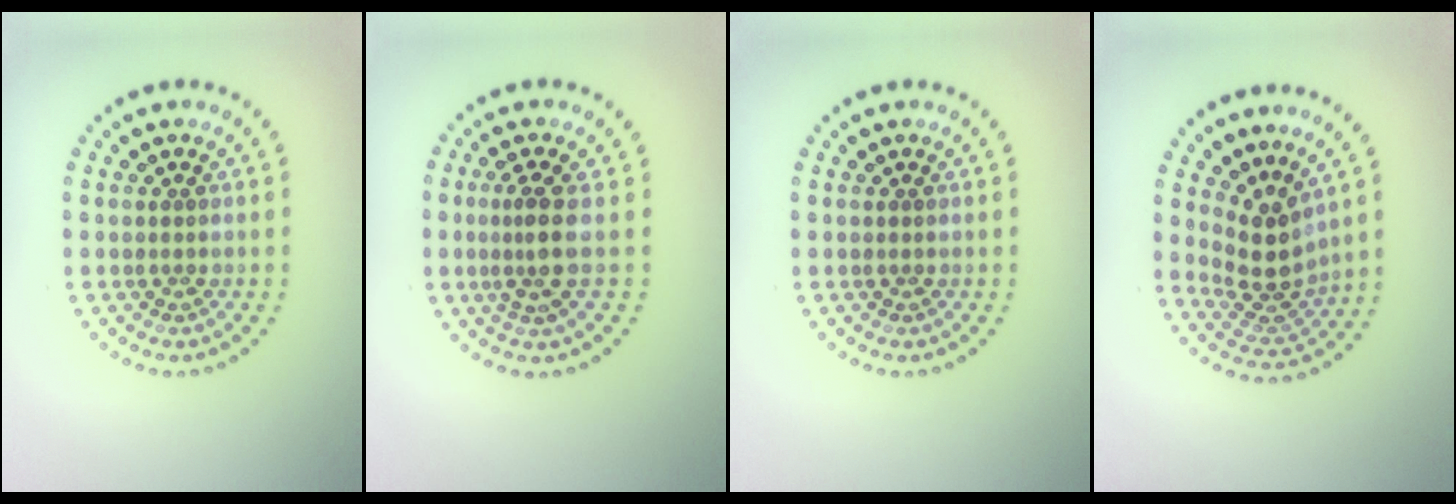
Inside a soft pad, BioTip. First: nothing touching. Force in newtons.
{"total": 2.6, "press": 1.9, "slide": 1.8}
{"total": 0.0}
{"total": 3.8, "press": 2.8, "slide": 2.6}